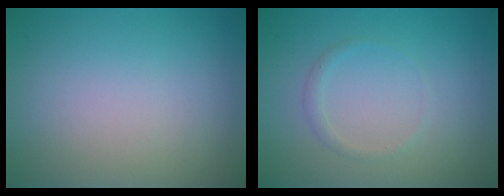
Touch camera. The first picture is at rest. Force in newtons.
{"total": 0.8, "press": 0.8, "slide": 0.1}